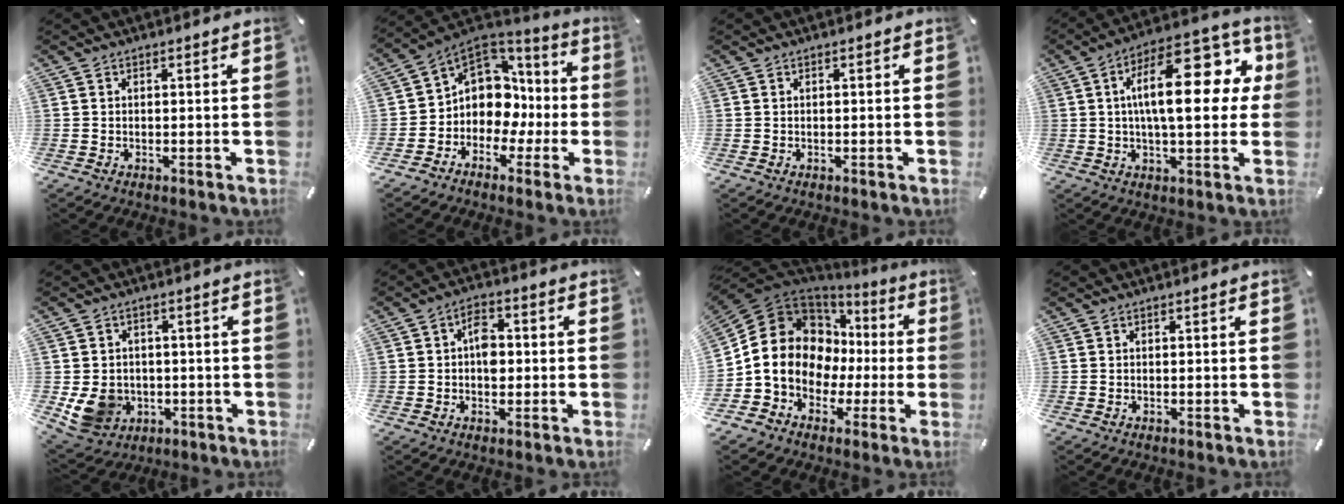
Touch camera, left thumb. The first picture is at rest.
{"total": 10.0, "force": [0.4, 9.3, 3.6], "torque": [-0.080, -0.024, 0.016]}
{"total": 0.0}
{"total": 21.8, "force": [4.7, 9.4, 19.2], "torque": [-0.295, -0.017, 0.069]}
{"total": 9.0, "force": [-1.4, 8.1, 3.7], "torque": [-0.096, 0.006, -0.025]}
{"total": 5.5, "force": [-0.2, 3.7, 4.1], "torque": [-0.053, 0.004, -0.008]}
{"total": 14.8, "force": [-0.2, 13.3, 6.3], "torque": [-0.127, -0.018, 0.003]}
{"total": 0.0}